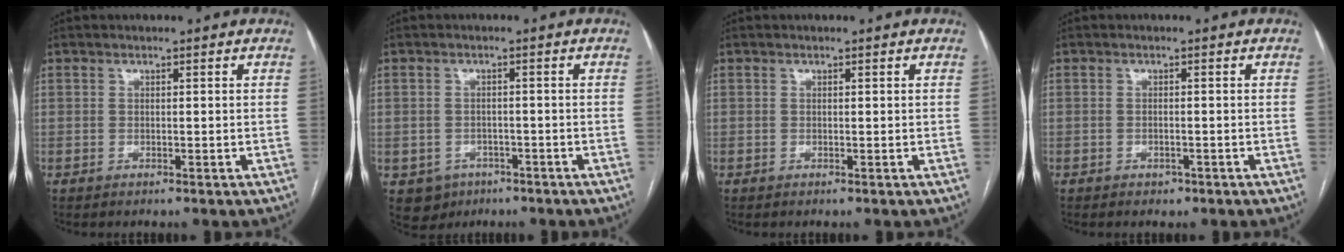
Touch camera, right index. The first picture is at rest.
{"total": 4.3, "force": [-2.1, 3.7, 0.7], "torque": [-0.007, 0.005, -0.027]}
{"total": 0.0}
{"total": 1.2, "force": [-0.8, 0.8, 0.5], "torque": [-0.009, 0.000, -0.009]}